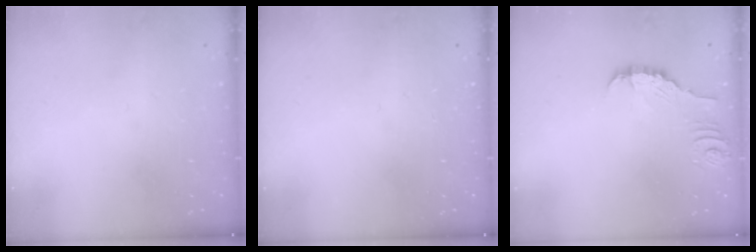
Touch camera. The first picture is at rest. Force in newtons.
{"total": 0.0}
{"total": 3.9, "press": 3.9, "slide": 0.2}